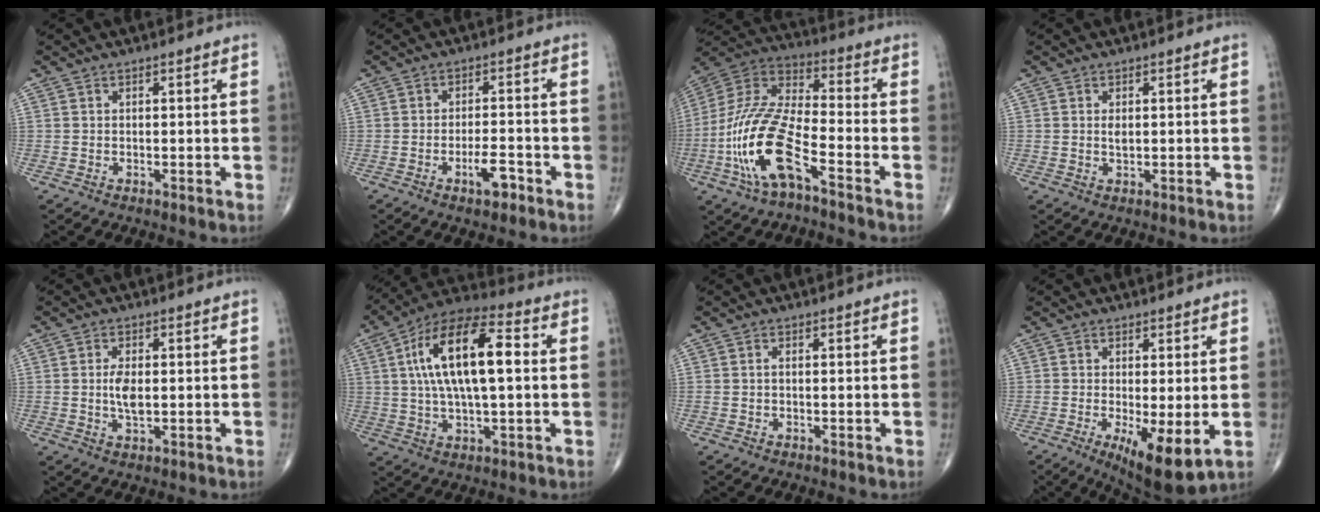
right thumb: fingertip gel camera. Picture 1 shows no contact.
{"total": 4.5, "force": [-2.4, 1.6, 3.4], "torque": [-0.051, 0.013, -0.038]}
{"total": 17.7, "force": [-7.4, 6.1, 14.9], "torque": [-0.324, 0.043, -0.143]}
{"total": 1.4, "force": [0.2, 0.7, 1.2], "torque": [-0.019, -0.003, 0.005]}
{"total": 4.0, "force": [0.0, 1.8, 3.6], "torque": [-0.069, -0.007, -0.001]}
{"total": 18.0, "force": [2.7, 7.1, 16.3], "torque": [-0.294, 0.026, 0.040]}
{"total": 0.5, "force": [-0.1, 0.2, 0.5], "torque": [-0.012, -0.001, -0.003]}
{"total": 9.6, "force": [-2.3, 2.8, 8.8], "torque": [-0.142, -0.026, -0.029]}